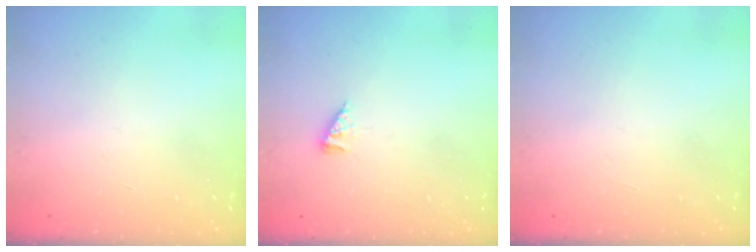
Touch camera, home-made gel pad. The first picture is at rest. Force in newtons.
{"total": 2.5, "press": 2.5, "slide": 0.4}
{"total": 0.0}